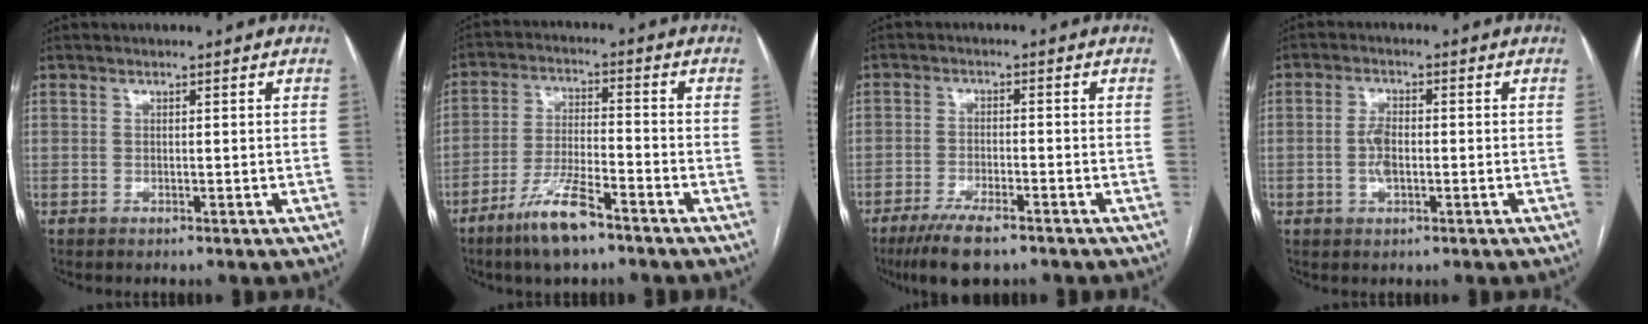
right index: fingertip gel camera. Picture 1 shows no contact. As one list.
[{"total": 9.3, "force": [-6.3, 1.5, 6.7], "torque": [-0.132, -0.014, -0.117]}, {"total": 7.9, "force": [-5.8, 1.6, 5.1], "torque": [-0.089, -0.016, -0.097]}, {"total": 3.6, "force": [-0.6, 1.6, 3.2], "torque": [-0.069, 0.004, -0.012]}]